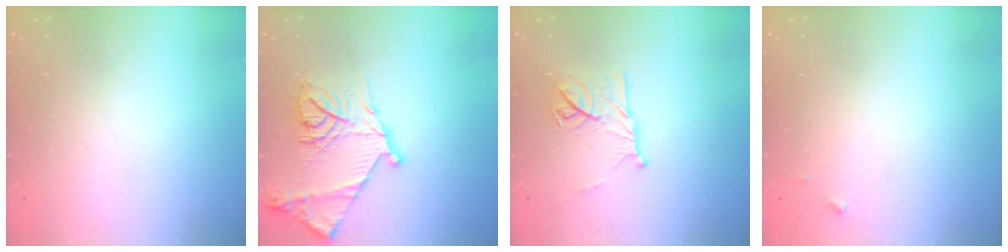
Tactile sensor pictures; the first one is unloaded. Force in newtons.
{"total": 18.7, "press": 18.6, "slide": 1.4}
{"total": 12.4, "press": 12.4, "slide": 0.2}
{"total": 3.6, "press": 3.6, "slide": 0.2}